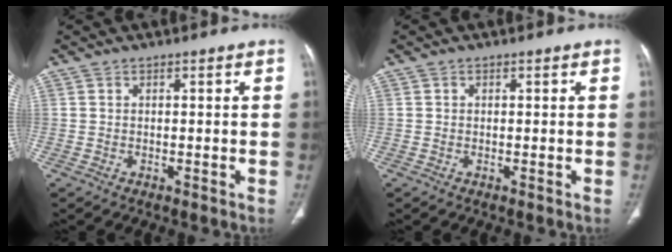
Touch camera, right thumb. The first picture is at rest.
{"total": 0.0}